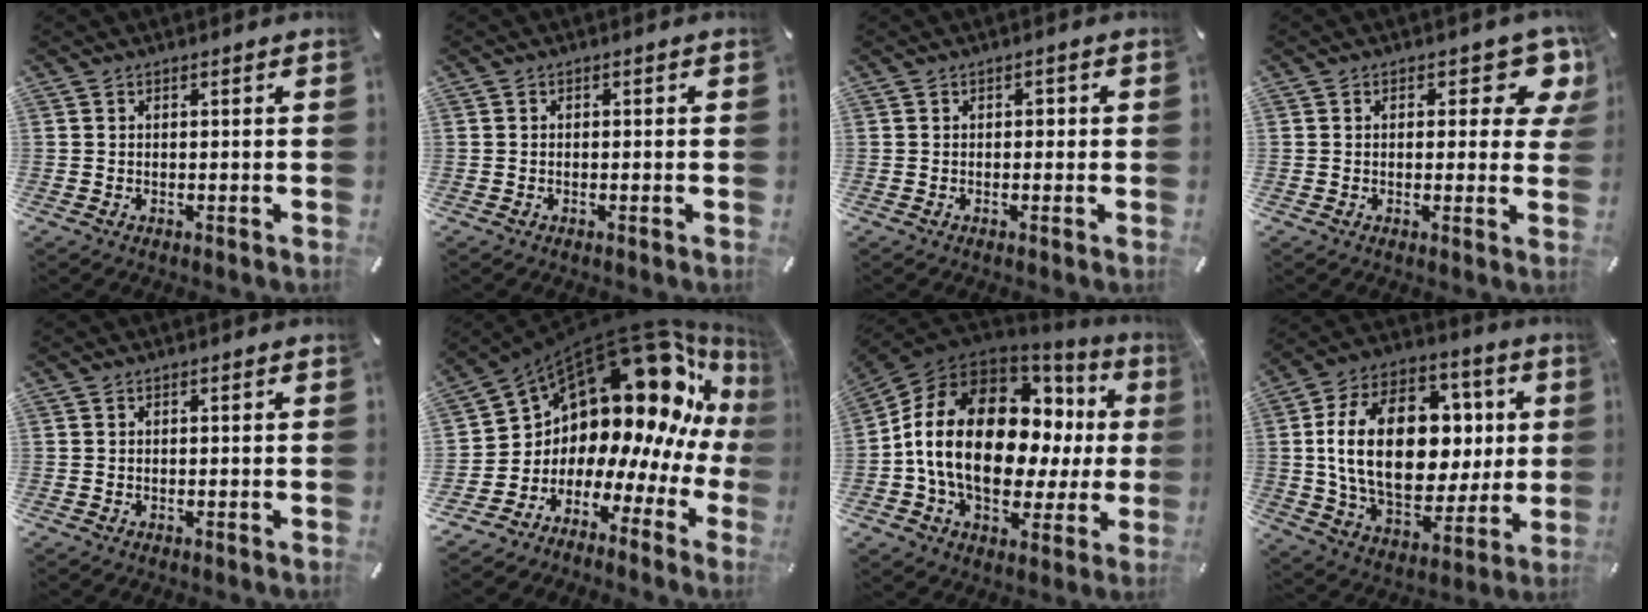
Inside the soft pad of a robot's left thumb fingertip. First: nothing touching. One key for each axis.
{"total": 0.7, "fx": -0.3, "fy": 0.5, "fz": 0.3, "tx": -0.005, "ty": 0.003, "tz": -0.007}
{"total": 1.4, "fx": -0.1, "fy": 1.2, "fz": 0.7, "tx": -0.007, "ty": 0.004, "tz": -0.008}
{"total": 8.8, "fx": 3.6, "fy": 4.6, "fz": 6.6, "tx": -0.068, "ty": -0.013, "tz": 0.055}
{"total": 0.0}
{"total": 17.9, "fx": 12.1, "fy": 9.4, "fz": 9.2, "tx": -0.124, "ty": -0.136, "tz": 0.228}
{"total": 21.0, "fx": 1.6, "fy": 14.4, "fz": 15.2, "tx": -0.275, "ty": -0.016, "tz": 0.034}
{"total": 24.7, "fx": 2.5, "fy": 16.6, "fz": 18.0, "tx": -0.339, "ty": -0.001, "tz": 0.047}